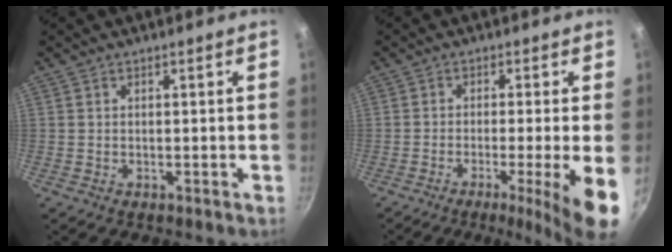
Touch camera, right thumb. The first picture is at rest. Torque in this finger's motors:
{"motor_torque": [0.13, 1.00, 0.20, -0.07, 0.15]}